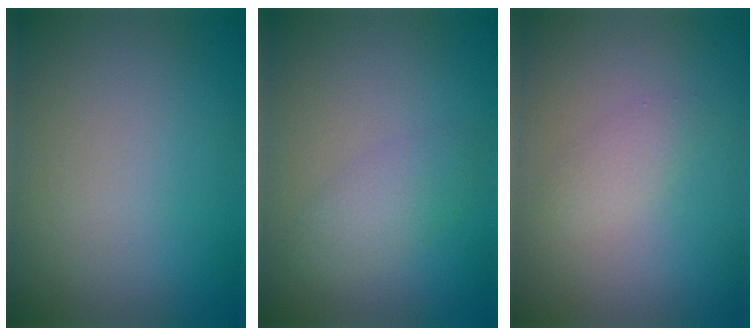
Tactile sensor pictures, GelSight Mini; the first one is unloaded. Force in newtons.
{"total": 2.4, "press": 2.4, "slide": 0.1}
{"total": 1.6, "press": 1.6, "slide": 0.1}